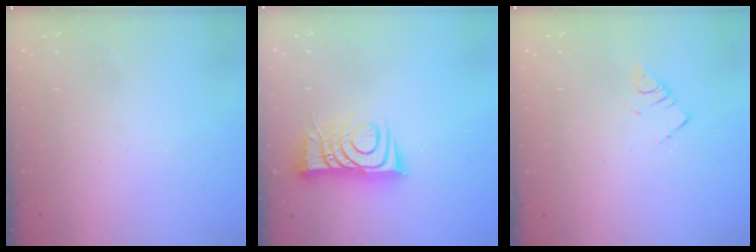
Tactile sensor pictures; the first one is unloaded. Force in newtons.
{"total": 9.8, "press": 9.8, "slide": 1.2}
{"total": 3.2, "press": 3.1, "slide": 0.5}